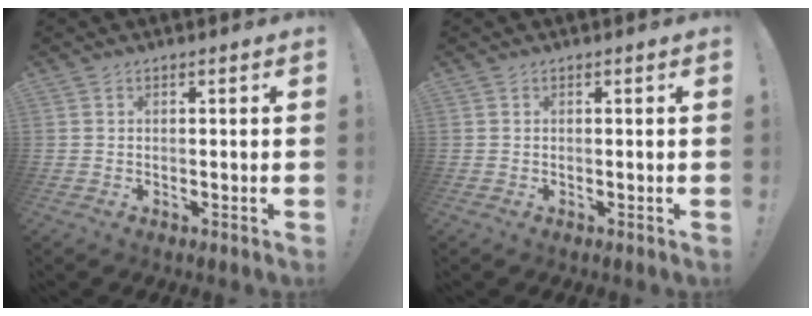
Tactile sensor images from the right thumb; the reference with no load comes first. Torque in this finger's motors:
{"motor_torque": [0.00, 0.00, 0.00, 0.00, 0.00]}